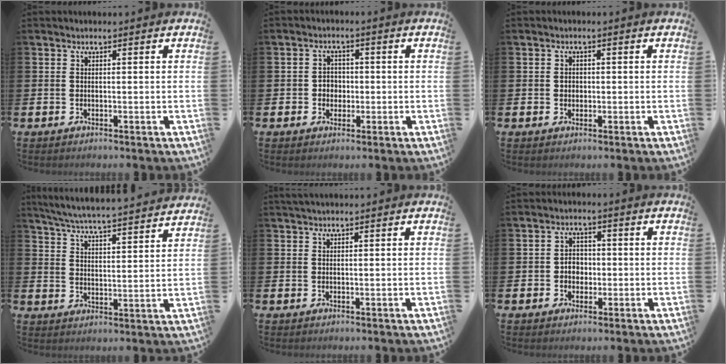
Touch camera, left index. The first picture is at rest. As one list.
[{"total": 2.6, "force": [-0.1, 2.4, 0.9], "torque": [-0.011, 0.005, -0.010]}, {"total": 1.2, "force": [0.2, 1.1, 0.4], "torque": [0.004, 0.004, 0.000]}, {"total": 6.2, "force": [6.0, -0.1, 1.5], "torque": [-0.054, -0.048, 0.104]}, {"total": 1.1, "force": [1.0, 0.0, 0.4], "torque": [-0.002, 0.001, 0.016]}, {"total": 2.9, "force": [-0.3, 2.5, 1.4], "torque": [-0.020, 0.004, -0.013]}]